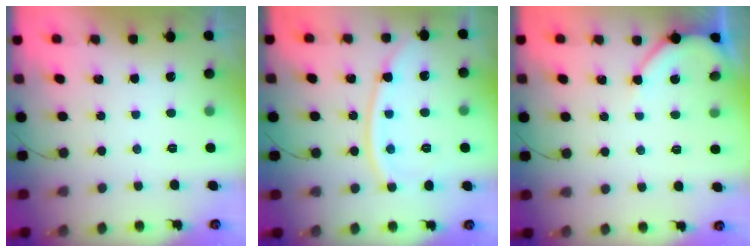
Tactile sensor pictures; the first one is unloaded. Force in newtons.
{"total": 12.2, "press": 12.1, "slide": 1.4}
{"total": 4.9, "press": 4.8, "slide": 0.5}